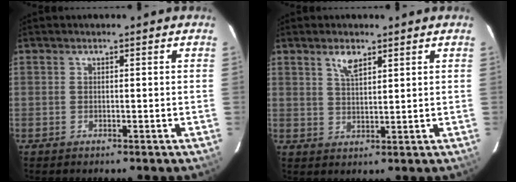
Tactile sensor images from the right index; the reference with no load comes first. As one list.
[{"total": 3.7, "force": [2.4, 1.4, 2.5], "torque": [-0.043, 0.001, 0.046]}]